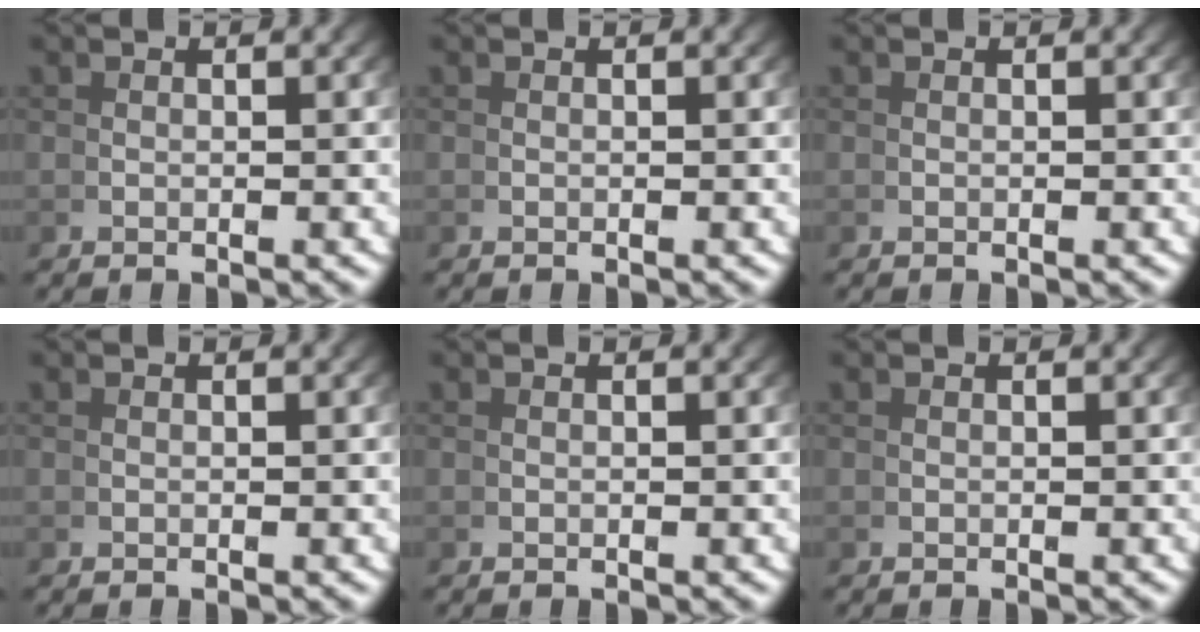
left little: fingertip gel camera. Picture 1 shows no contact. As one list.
[{"total": 0.0}, {"total": 0.0}, {"total": 0.0}, {"total": 0.0}, {"total": 0.0}]